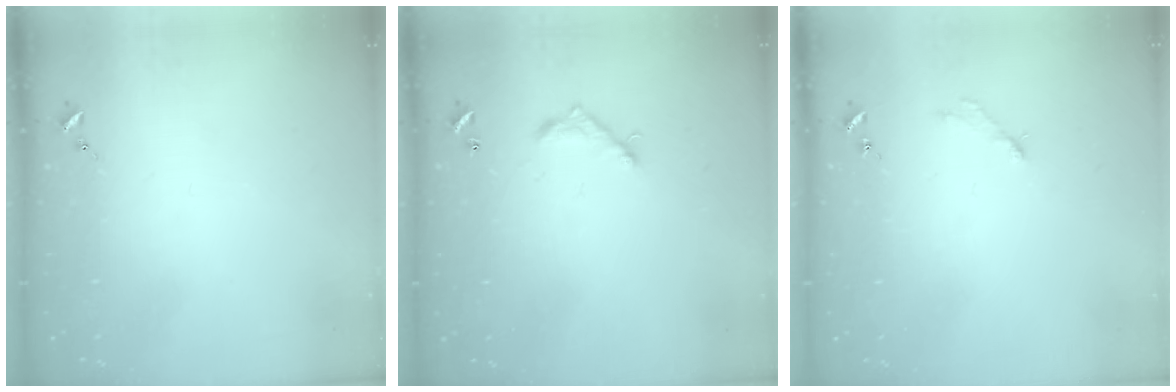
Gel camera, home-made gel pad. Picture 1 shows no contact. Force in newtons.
{"total": 7.3, "press": 7.3, "slide": 0.6}
{"total": 2.8, "press": 2.8, "slide": 0.4}